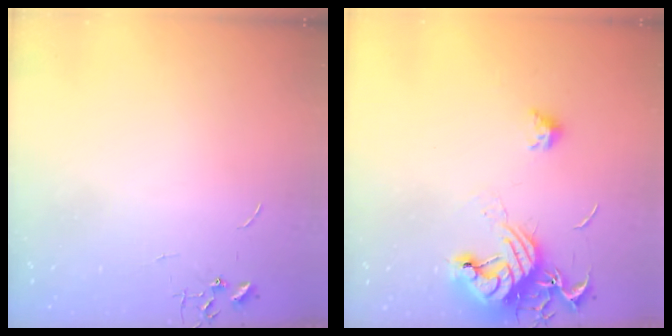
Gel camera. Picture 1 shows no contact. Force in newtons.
{"total": 14.4, "press": 14.4, "slide": 0.8}